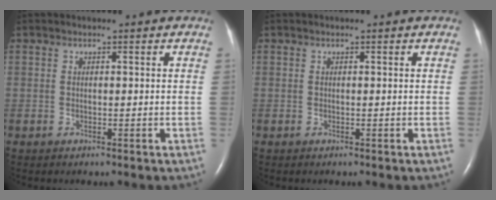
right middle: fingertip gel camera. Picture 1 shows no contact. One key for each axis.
{"total": 0.0}